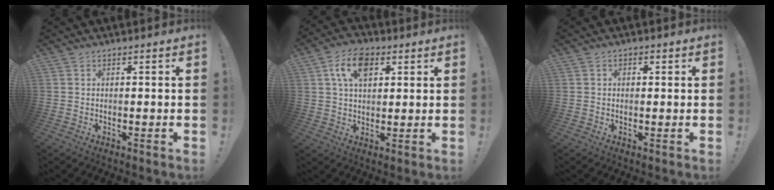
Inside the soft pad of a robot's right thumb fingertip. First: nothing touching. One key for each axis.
{"total": 10.5, "fx": 4.1, "fy": 6.5, "fz": 7.1, "tx": -0.117, "ty": 0.008, "tz": 0.076}
{"total": 1.2, "fx": -0.2, "fy": 1.0, "fz": 0.6, "tx": -0.009, "ty": 0.003, "tz": -0.004}